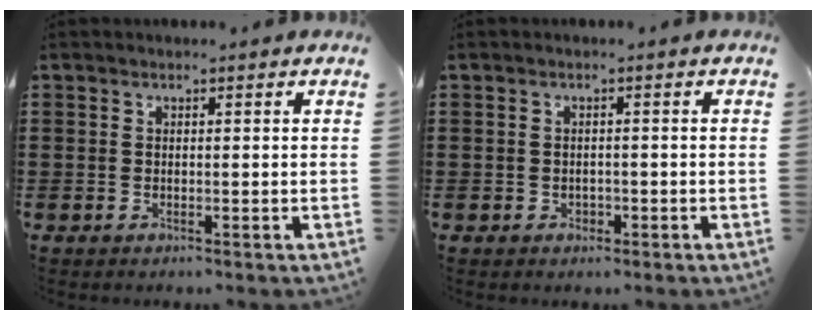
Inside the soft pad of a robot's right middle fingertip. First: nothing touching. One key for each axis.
{"total": 0.8, "fx": -0.3, "fy": 0.7, "fz": 0.3, "tx": -0.009, "ty": 0.001, "tz": -0.007}